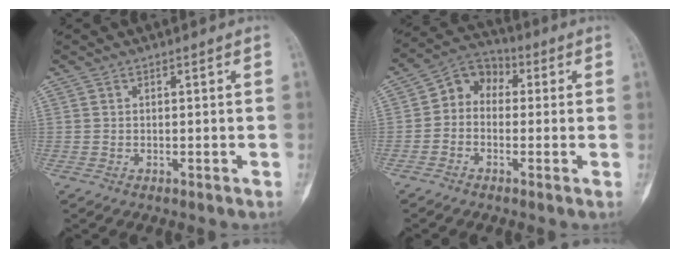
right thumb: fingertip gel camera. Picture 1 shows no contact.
{"total": 6.8, "force": [0.0, 5.6, 4.0], "torque": [-0.037, 0.026, -0.021]}